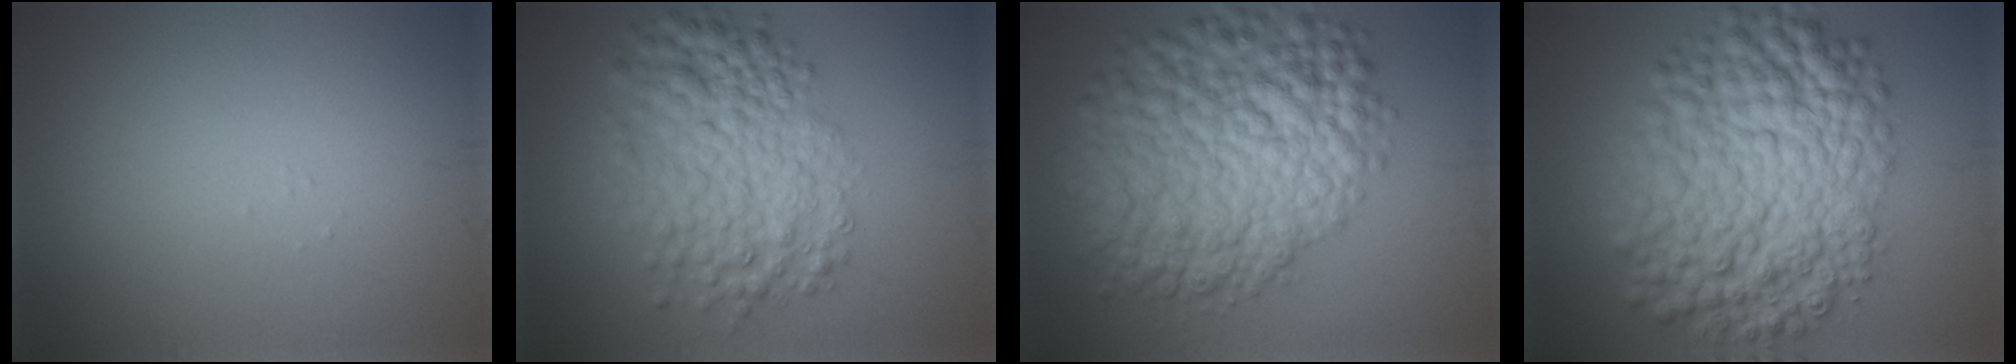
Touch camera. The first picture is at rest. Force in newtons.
{"total": 6.8, "press": 6.8, "slide": 0.2}
{"total": 11.8, "press": 11.8, "slide": 0.4}
{"total": 12.0, "press": 11.9, "slide": 0.2}